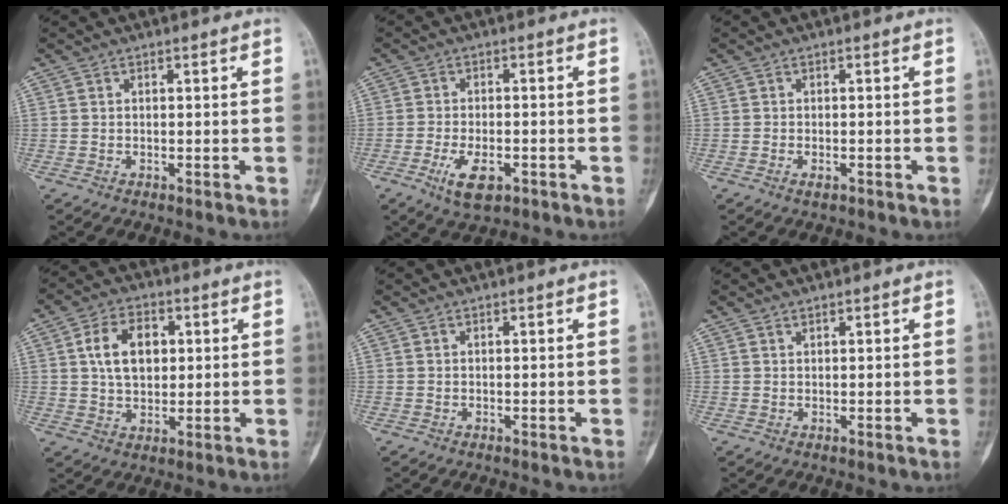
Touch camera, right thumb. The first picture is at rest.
{"total": 6.2, "force": [-2.8, 3.0, 4.6], "torque": [-0.083, 0.006, -0.043]}
{"total": 1.1, "force": [-0.6, 0.6, 0.7], "torque": [-0.014, 0.004, -0.008]}
{"total": 9.8, "force": [2.2, 6.5, 7.0], "torque": [-0.100, -0.001, 0.037]}
{"total": 0.0}
{"total": 0.6, "force": [0.6, 0.2, 0.0], "torque": [-0.002, -0.003, 0.011]}